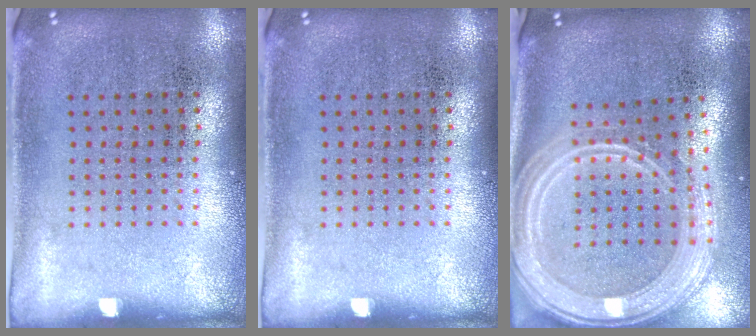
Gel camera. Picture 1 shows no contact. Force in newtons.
{"total": 0.0}
{"total": 3.3, "press": 2.6, "slide": 2.0}